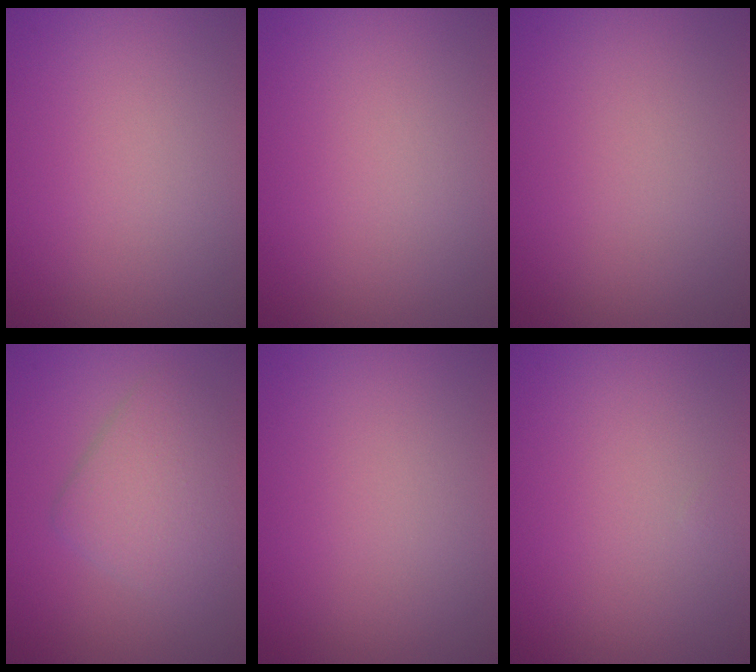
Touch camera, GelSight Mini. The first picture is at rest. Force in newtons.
{"total": 0.0}
{"total": 0.0}
{"total": 3.8, "press": 3.8, "slide": 0.2}
{"total": 0.0}
{"total": 0.0}